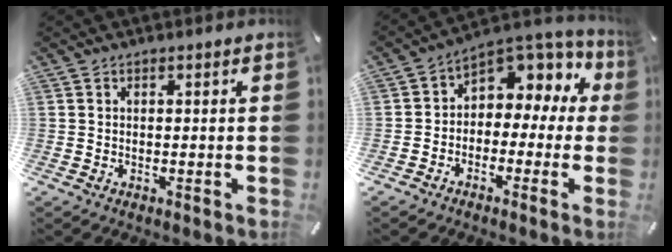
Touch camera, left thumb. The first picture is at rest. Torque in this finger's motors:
{"motor_torque": [0.03, 0.97, 0.12, -0.16, 0.18]}